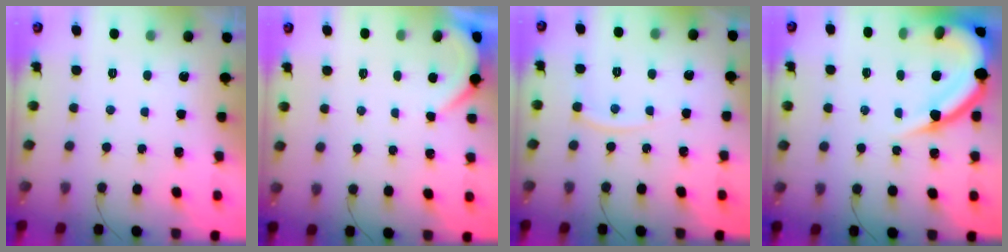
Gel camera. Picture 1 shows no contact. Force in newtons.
{"total": 1.9, "press": 1.9, "slide": 0.2}
{"total": 4.7, "press": 4.6, "slide": 0.7}
{"total": 13.8, "press": 13.8, "slide": 1.1}